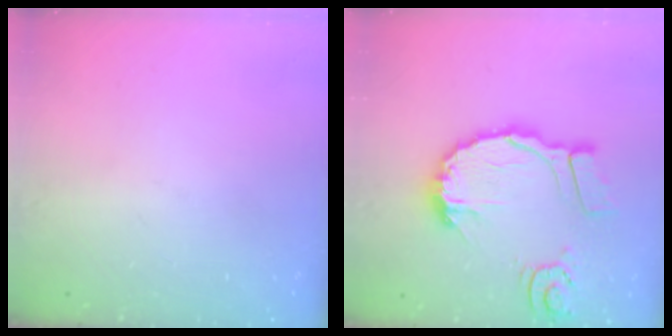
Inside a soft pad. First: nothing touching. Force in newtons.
{"total": 15.5, "press": 15.4, "slide": 1.9}